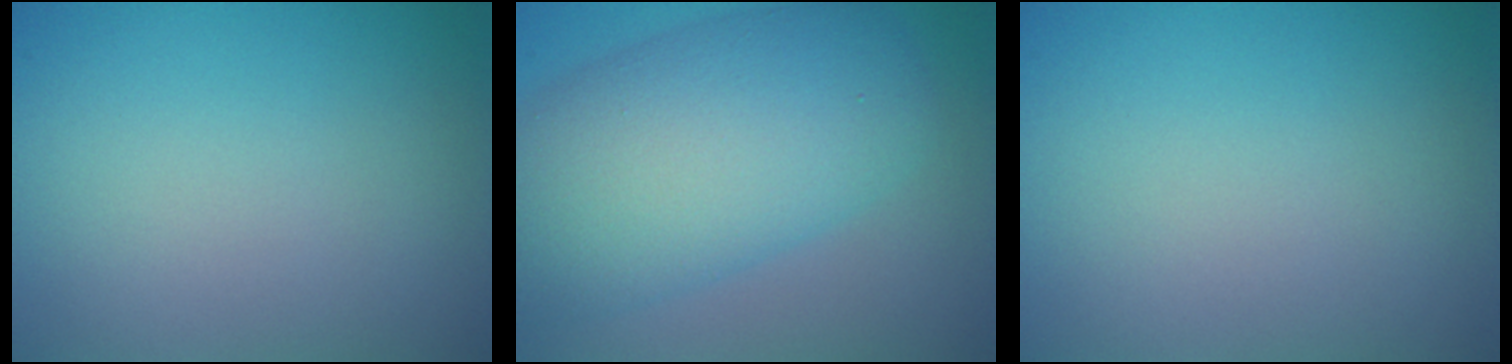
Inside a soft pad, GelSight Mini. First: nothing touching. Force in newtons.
{"total": 10.2, "press": 10.2, "slide": 0.2}
{"total": 0.0}